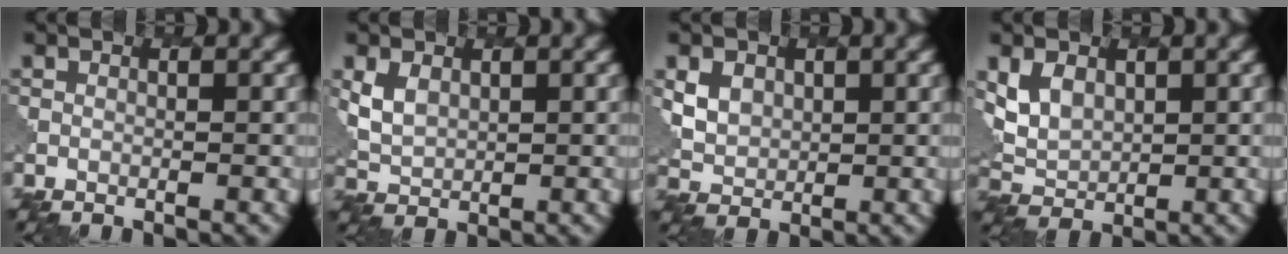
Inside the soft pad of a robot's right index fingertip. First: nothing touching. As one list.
[{"total": 2.6, "force": [1.3, 1.9, 1.2], "torque": [-0.036, -0.001, 0.028]}, {"total": 3.7, "force": [1.5, 2.9, 1.6], "torque": [-0.040, 0.006, 0.025]}, {"total": 3.4, "force": [1.4, 2.6, 1.8], "torque": [-0.044, -0.003, 0.027]}]